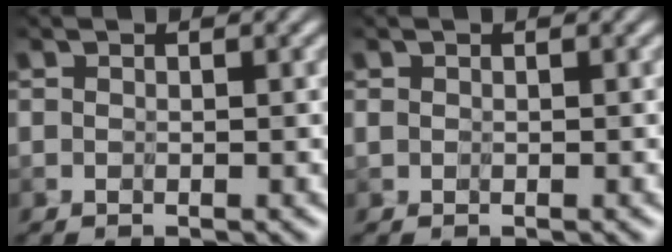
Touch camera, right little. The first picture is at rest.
{"total": 0.0}